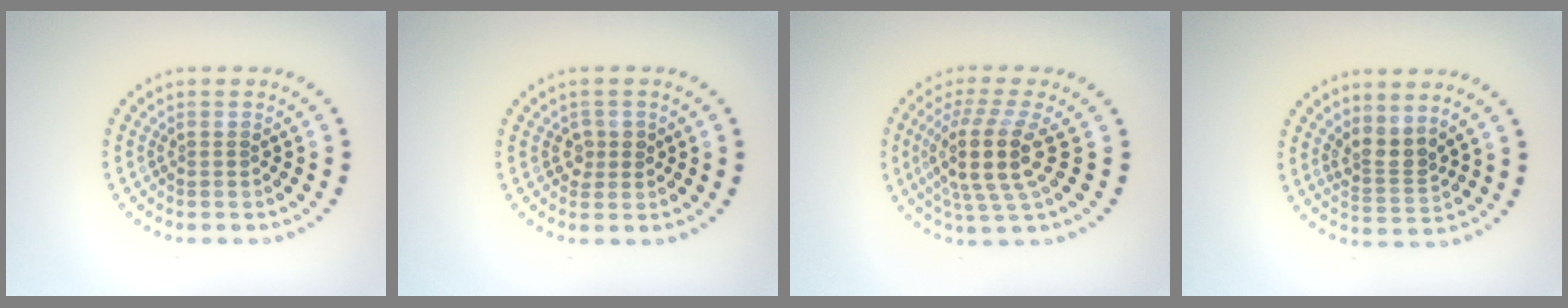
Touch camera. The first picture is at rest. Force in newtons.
{"total": 1.6, "press": 1.4, "slide": 0.6}
{"total": 4.8, "press": 3.8, "slide": 3.0}
{"total": 2.6, "press": 1.9, "slide": 1.8}